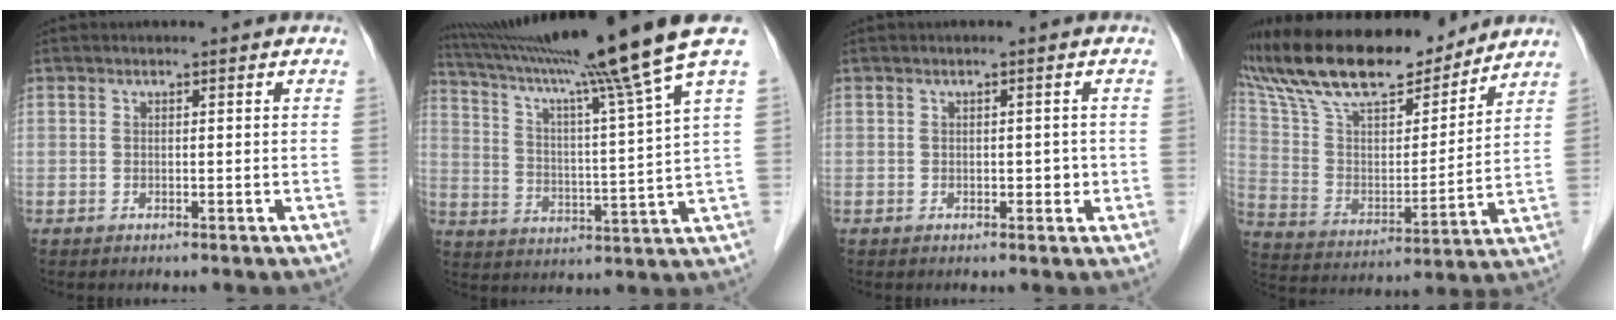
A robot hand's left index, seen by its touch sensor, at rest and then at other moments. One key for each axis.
{"total": 18.7, "fx": 15.4, "fy": -3.8, "fz": 9.9, "tx": -0.168, "ty": -0.033, "tz": 0.232}
{"total": 1.4, "fx": -0.3, "fy": 0.9, "fz": 1.1, "tx": -0.009, "ty": 0.000, "tz": -0.004}
{"total": 23.1, "fx": 19.5, "fy": 5.8, "fz": 10.9, "tx": -0.213, "ty": 0.020, "tz": 0.333}